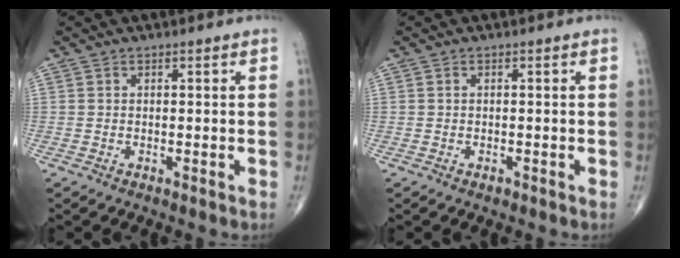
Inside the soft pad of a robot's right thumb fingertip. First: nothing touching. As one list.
[{"total": 0.6, "force": [-0.4, 0.4, 0.4], "torque": [-0.004, -0.001, -0.006]}]